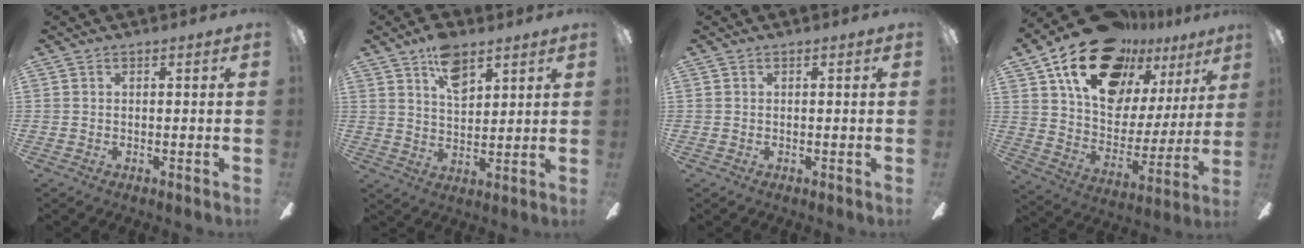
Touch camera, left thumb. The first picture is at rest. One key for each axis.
{"total": 9.6, "fx": 6.0, "fy": 4.9, "fz": 5.6, "tx": -0.083, "ty": -0.021, "tz": 0.104}
{"total": 0.0}
{"total": 23.0, "fx": 15.3, "fy": 12.9, "fz": 11.4, "tx": -0.189, "ty": -0.087, "tz": 0.276}